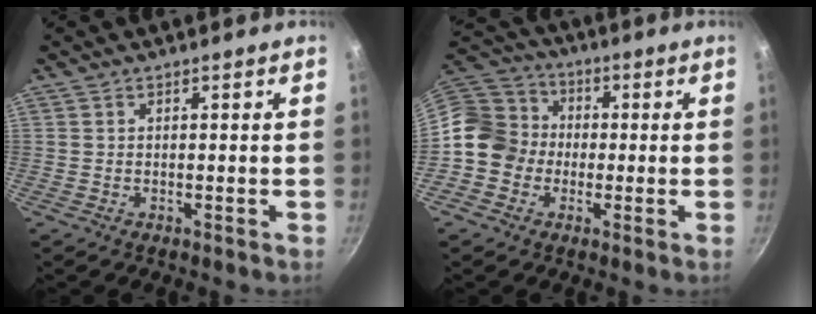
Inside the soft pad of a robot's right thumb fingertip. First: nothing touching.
{"total": 12.4, "force": [-1.3, 11.1, 5.5], "torque": [-0.068, 0.038, -0.043]}